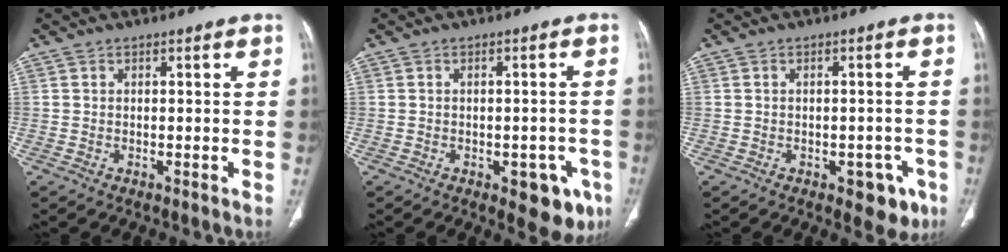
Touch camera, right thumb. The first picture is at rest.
{"total": 8.1, "force": [-3.7, 4.1, 6.0], "torque": [-0.041, 0.009, -0.040]}
{"total": 5.9, "force": [-2.8, 3.4, 3.8], "torque": [-0.019, 0.011, -0.030]}